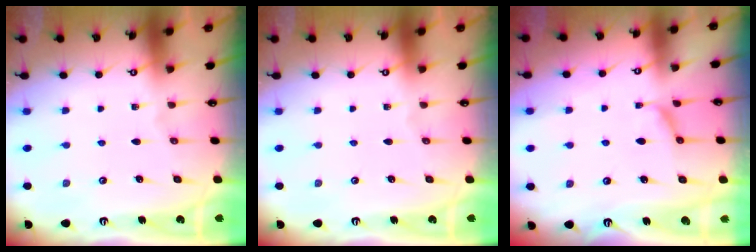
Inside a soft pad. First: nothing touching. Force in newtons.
{"total": 0.0}
{"total": 1.8, "press": 1.7, "slide": 0.6}